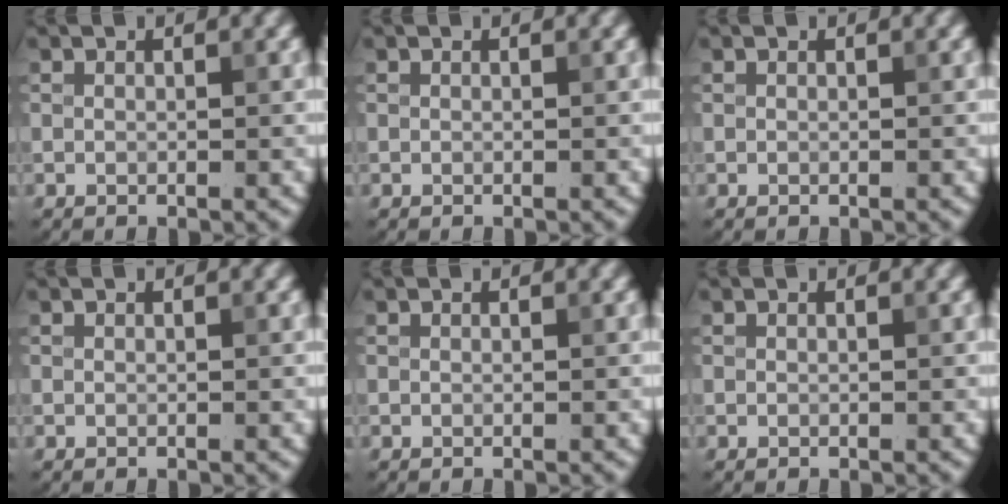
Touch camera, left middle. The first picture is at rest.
{"total": 0.0}
{"total": 0.0}
{"total": 0.0}
{"total": 0.0}
{"total": 0.0}